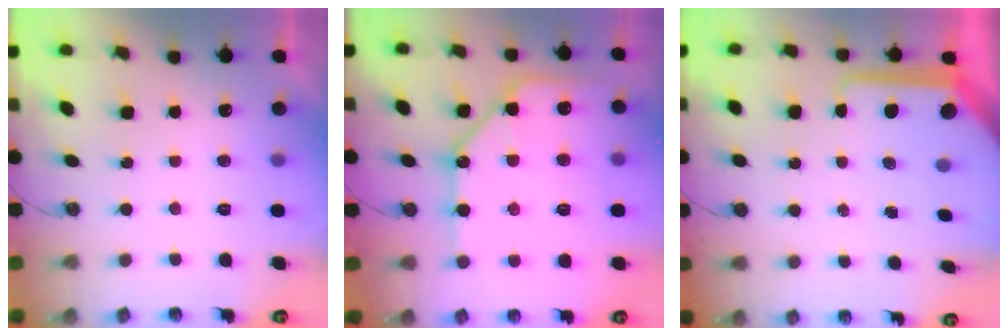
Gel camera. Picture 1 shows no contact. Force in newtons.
{"total": 16.8, "press": 16.7, "slide": 1.8}
{"total": 10.9, "press": 10.9, "slide": 1.3}